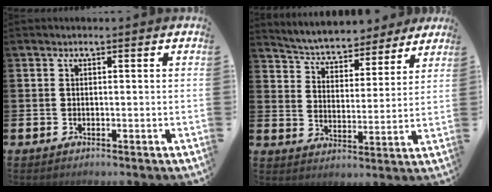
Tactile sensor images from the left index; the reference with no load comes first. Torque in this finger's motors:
{"motor_torque": [0.33, -0.40, 0.81, 0.15]}